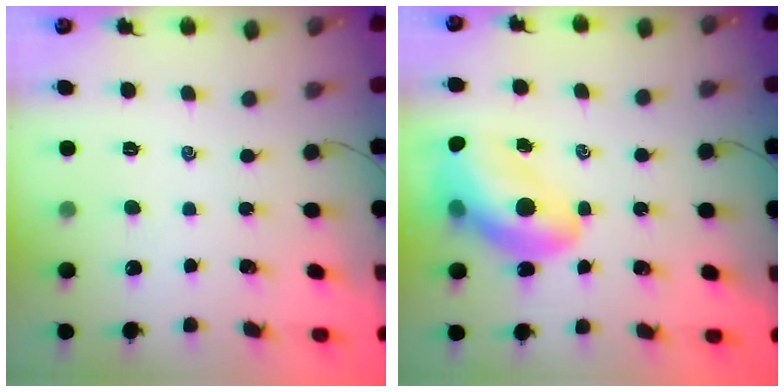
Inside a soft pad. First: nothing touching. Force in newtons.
{"total": 14.6, "press": 14.0, "slide": 3.9}